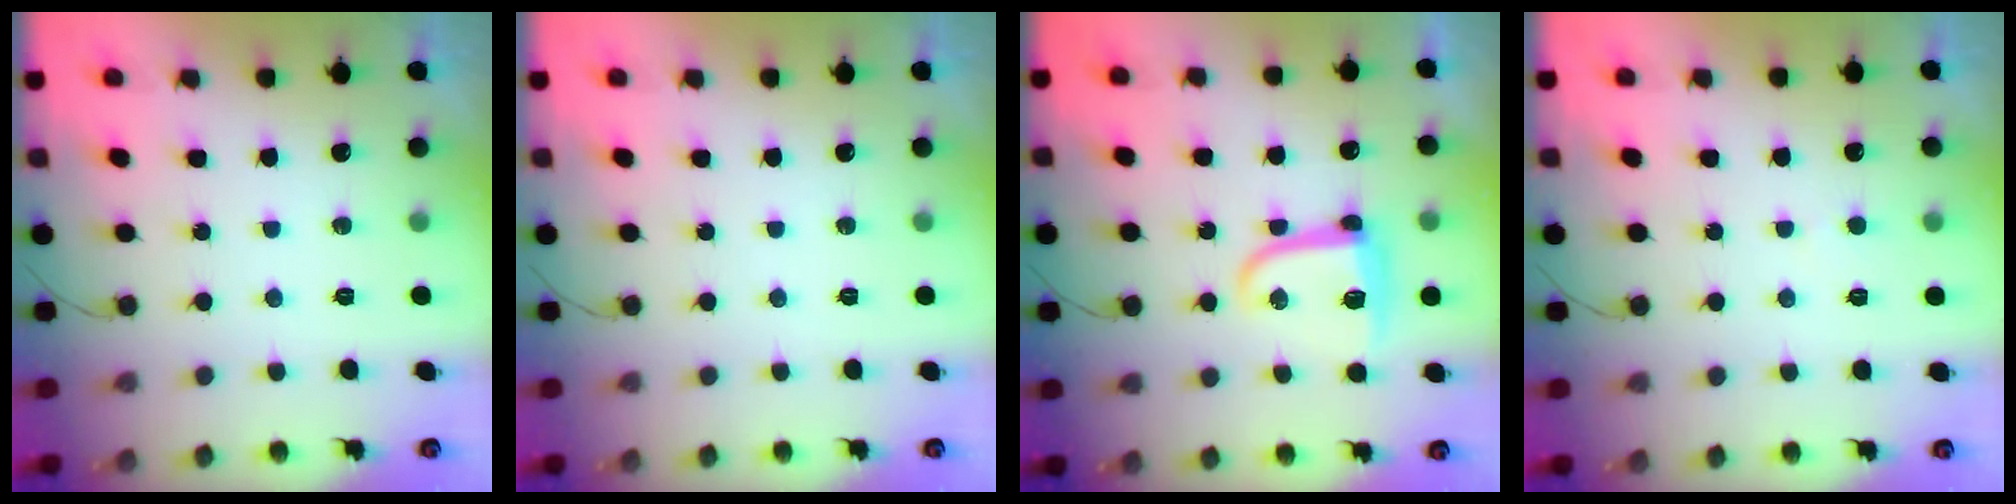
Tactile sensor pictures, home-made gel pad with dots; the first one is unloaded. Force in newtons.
{"total": 0.0}
{"total": 11.5, "press": 11.5, "slide": 0.6}
{"total": 2.4, "press": 2.4, "slide": 0.2}